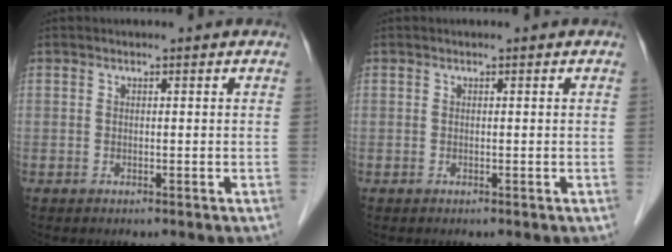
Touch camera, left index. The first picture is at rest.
{"total": 0.0}